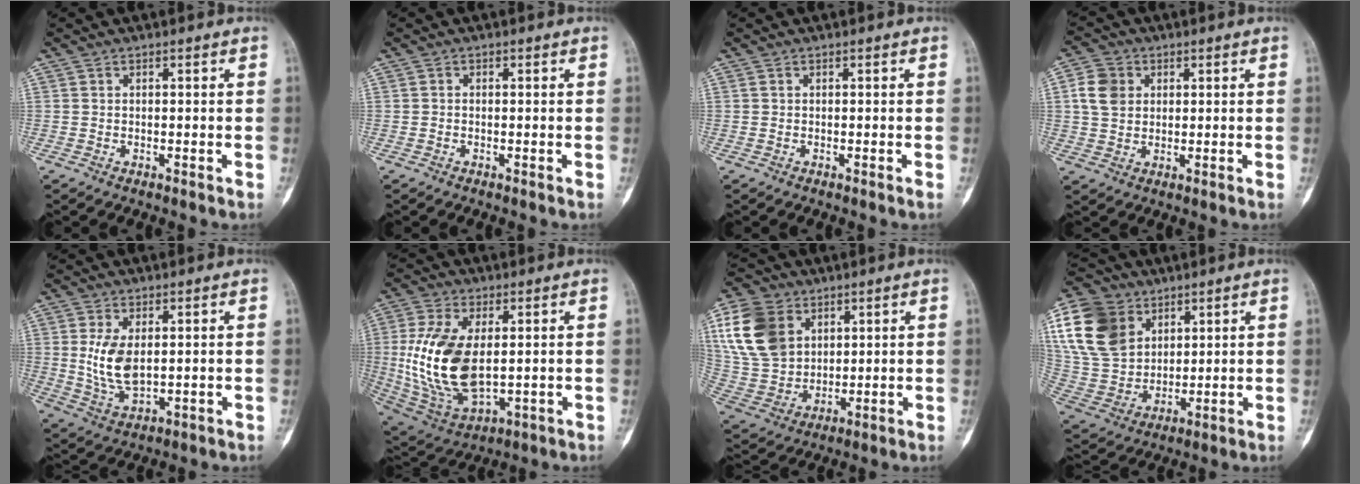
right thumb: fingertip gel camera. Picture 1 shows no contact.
{"total": 0.0}
{"total": 0.0}
{"total": 6.4, "force": [1.6, 5.2, 3.4], "torque": [-0.052, 0.002, 0.029]}
{"total": 8.1, "force": [1.2, 4.3, 6.8], "torque": [-0.129, -0.015, 0.034]}
{"total": 18.0, "force": [1.0, 9.7, 15.1], "torque": [-0.308, -0.014, 0.036]}
{"total": 16.6, "force": [6.1, 12.1, 9.5], "torque": [-0.182, -0.011, 0.128]}
{"total": 19.9, "force": [8.1, 14.5, 10.9], "torque": [-0.217, -0.009, 0.162]}